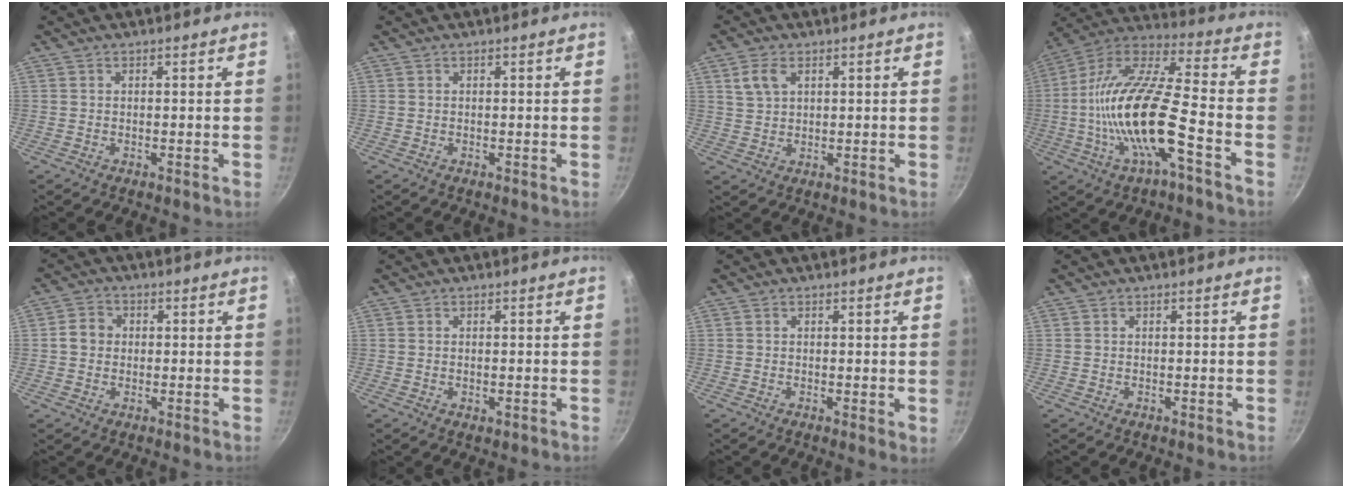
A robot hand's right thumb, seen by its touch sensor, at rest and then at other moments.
{"total": 0.0}
{"total": 4.5, "force": [2.0, 2.9, 2.9], "torque": [-0.046, 0.000, 0.042]}
{"total": 20.7, "force": [-5.6, 6.1, 18.9], "torque": [-0.359, 0.042, -0.120]}
{"total": 3.9, "force": [0.1, 3.5, 1.8], "torque": [-0.015, 0.010, -0.007]}
{"total": 1.0, "force": [-0.2, 0.5, 0.8], "torque": [-0.013, -0.001, -0.001]}
{"total": 1.3, "force": [0.3, 0.5, 1.1], "torque": [-0.014, -0.004, 0.003]}
{"total": 0.0}